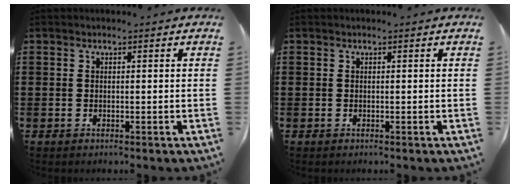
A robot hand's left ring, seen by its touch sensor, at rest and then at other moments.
{"total": 0.0}